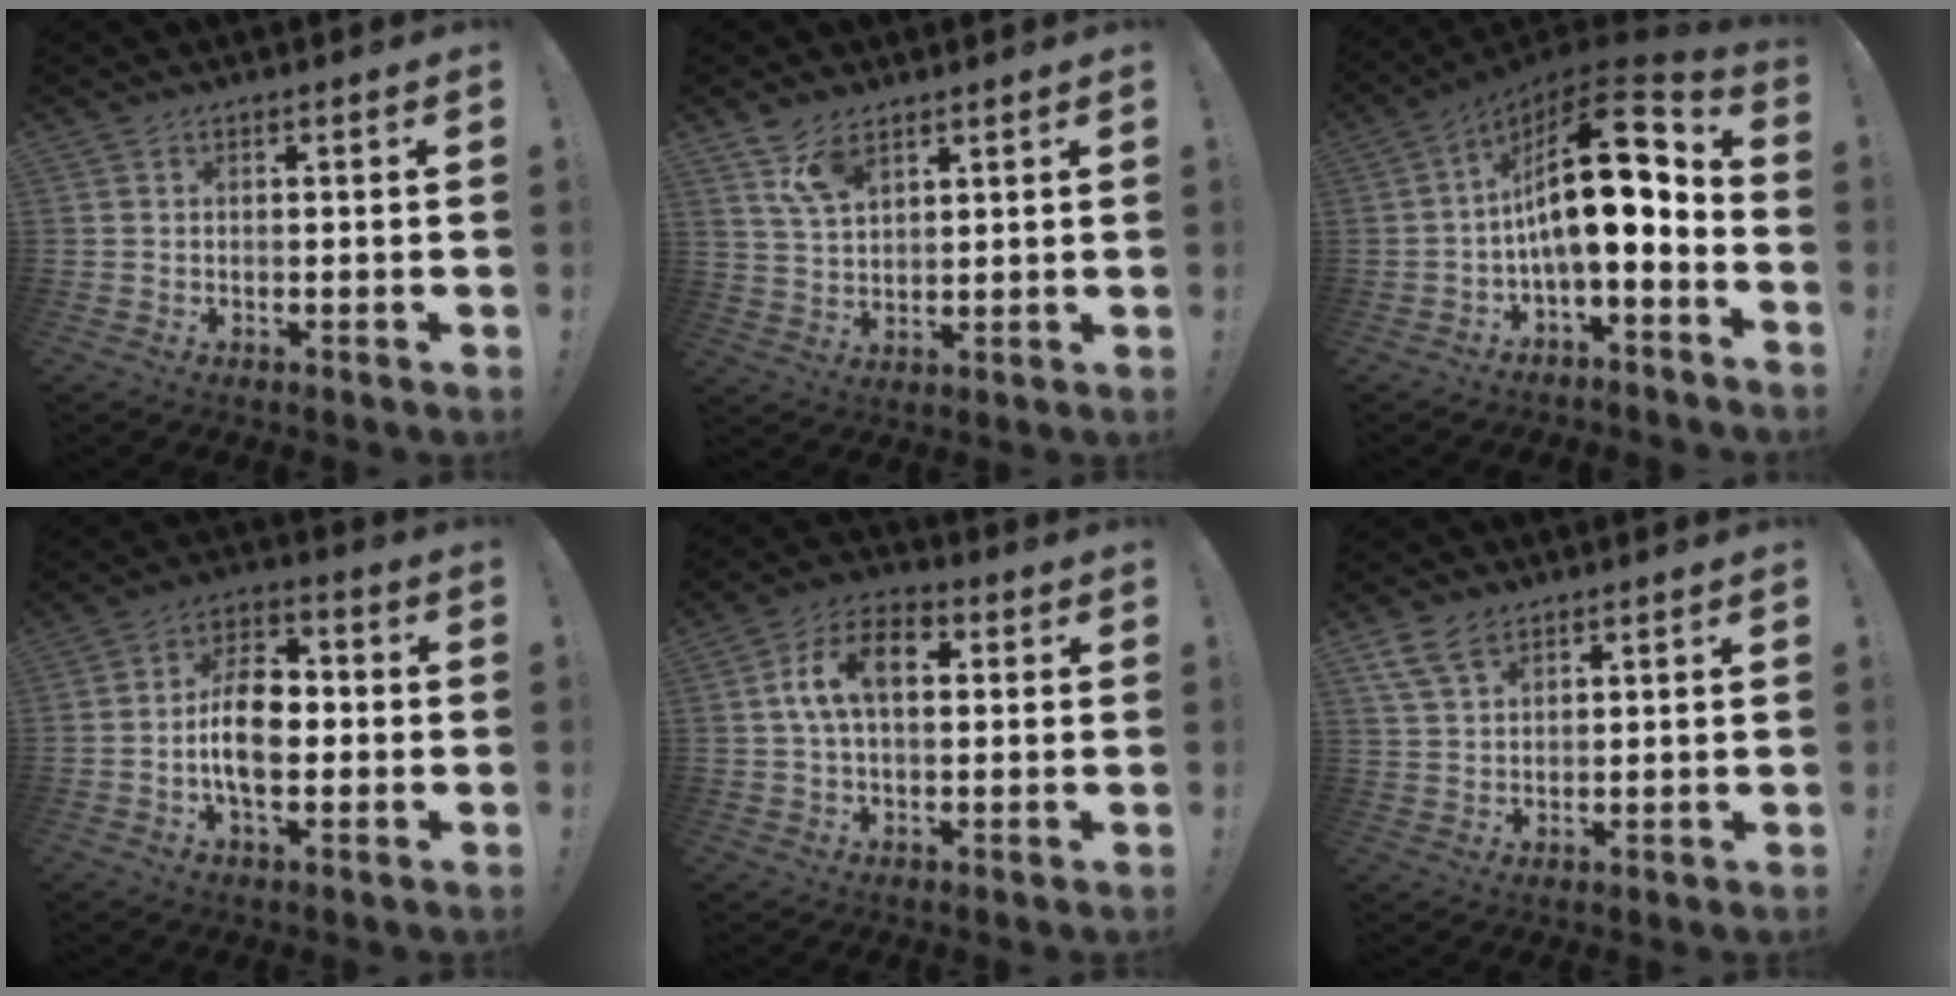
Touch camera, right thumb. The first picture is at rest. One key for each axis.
{"total": 7.8, "fx": 5.1, "fy": 3.6, "fz": 4.7, "tx": -0.095, "ty": -0.017, "tz": 0.099}
{"total": 18.3, "fx": 2.5, "fy": 6.6, "fz": 16.8, "tx": -0.281, "ty": -0.014, "tz": 0.041}
{"total": 12.0, "fx": -1.9, "fy": 7.5, "fz": 9.2, "tx": -0.167, "ty": 0.013, "tz": -0.037}
{"total": 11.8, "fx": 2.4, "fy": 6.8, "fz": 9.3, "tx": -0.175, "ty": 0.014, "tz": 0.042}
{"total": 7.5, "fx": 4.9, "fy": 4.2, "fz": 3.8, "tx": -0.076, "ty": -0.011, "tz": 0.097}